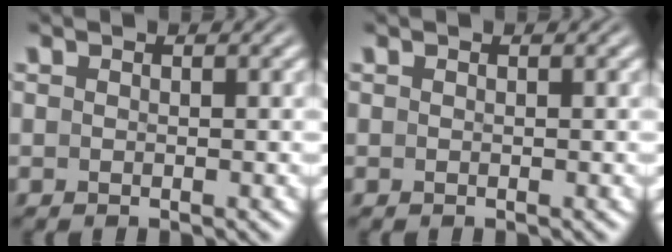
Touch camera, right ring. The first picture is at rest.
{"total": 0.0}